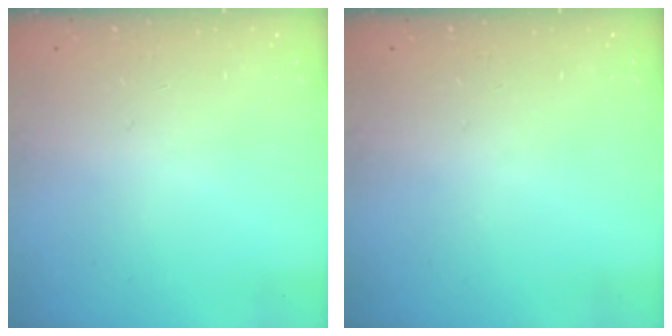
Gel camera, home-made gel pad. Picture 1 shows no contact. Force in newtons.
{"total": 0.0}